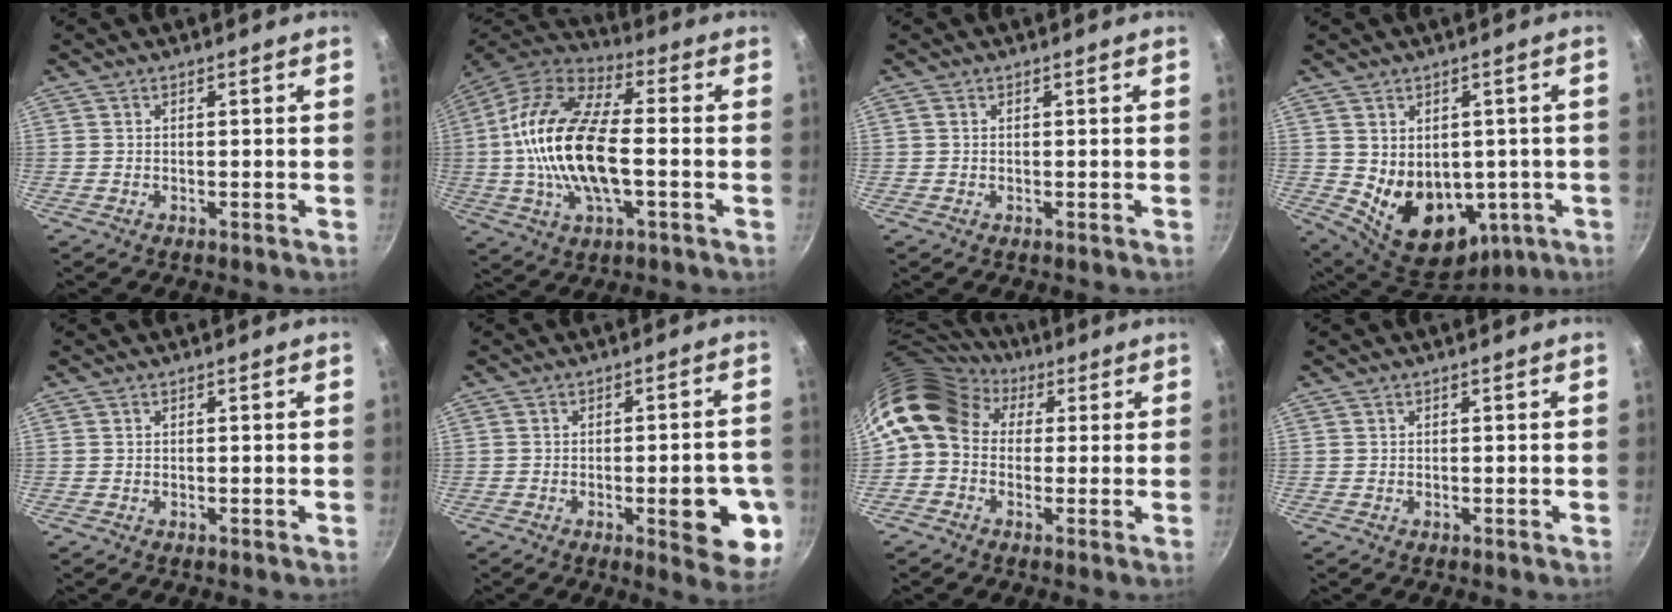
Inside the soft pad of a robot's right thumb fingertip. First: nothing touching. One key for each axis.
{"total": 20.5, "fx": -1.4, "fy": 9.2, "fz": 18.2, "tx": -0.340, "ty": 0.032, "tz": -0.041}
{"total": 0.6, "fx": 0.2, "fy": 0.4, "fz": 0.3, "tx": -0.006, "ty": 0.001, "tz": 0.002}
{"total": 14.4, "fx": -1.2, "fy": 10.8, "fz": 9.5, "tx": -0.115, "ty": -0.014, "tz": 0.017}
{"total": 0.0}
{"total": 12.1, "fx": -3.4, "fy": 3.9, "fz": 10.9, "tx": -0.107, "ty": 0.011, "tz": -0.040}
{"total": 12.7, "fx": 3.6, "fy": 9.8, "fz": 7.2, "tx": -0.128, "ty": 0.021, "tz": 0.042}
{"total": 0.0}